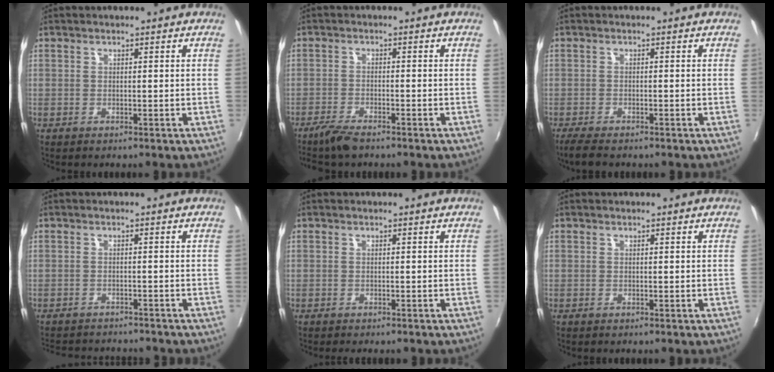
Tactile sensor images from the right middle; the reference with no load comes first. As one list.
[{"total": 4.4, "force": [-3.7, 0.8, 2.2], "torque": [-0.066, -0.010, -0.075]}, {"total": 4.4, "force": [-3.6, 0.8, 2.5], "torque": [-0.061, -0.019, -0.065]}, {"total": 9.0, "force": [-8.3, 2.2, 2.8], "torque": [-0.071, -0.013, -0.120]}, {"total": 1.6, "force": [-1.5, 0.5, 0.5], "torque": [-0.017, -0.006, -0.023]}, {"total": 0.0}]